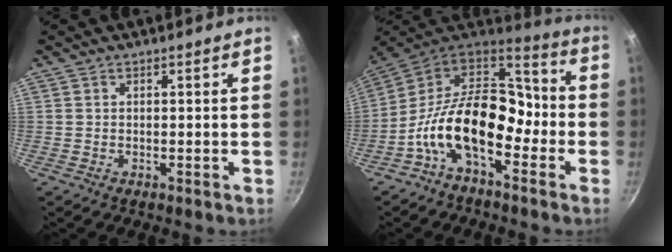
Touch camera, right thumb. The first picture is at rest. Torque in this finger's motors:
{"motor_torque": [0.51, 0.51, 1.39, -1.39, 0.34]}